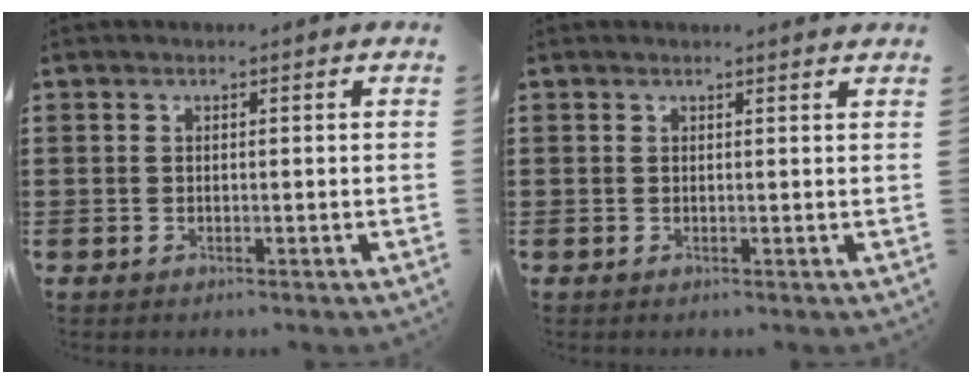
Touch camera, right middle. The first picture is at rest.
{"total": 0.7, "force": [0.7, 0.0, 0.1], "torque": [0.005, -0.007, 0.012]}